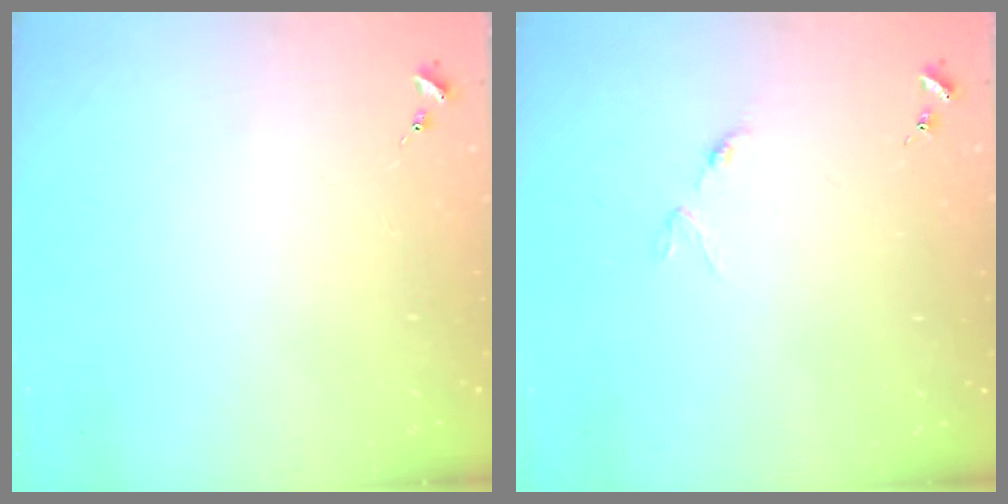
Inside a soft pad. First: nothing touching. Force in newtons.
{"total": 3.1, "press": 3.0, "slide": 0.4}